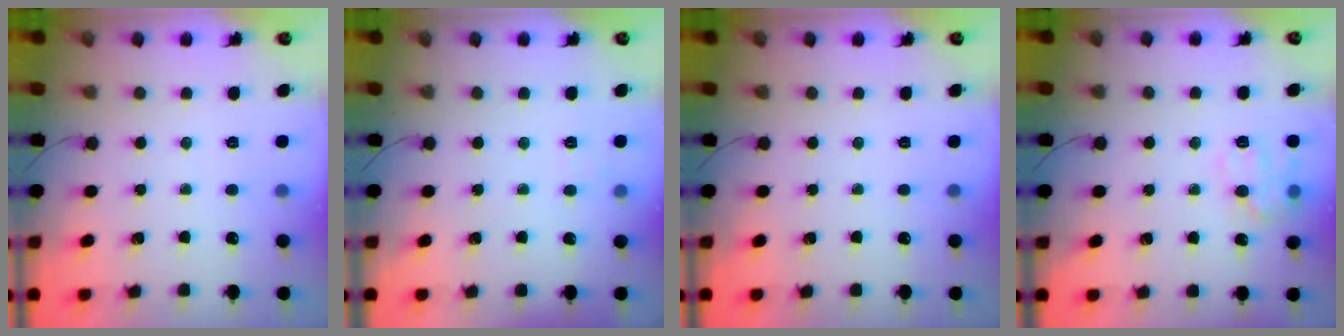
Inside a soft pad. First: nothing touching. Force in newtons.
{"total": 3.8, "press": 3.7, "slide": 0.9}
{"total": 0.0}
{"total": 12.0, "press": 12.0, "slide": 0.3}